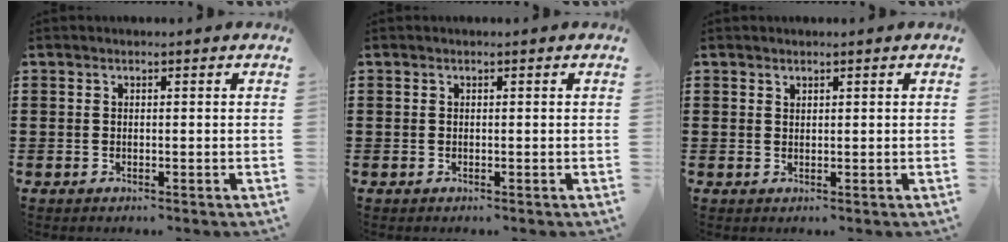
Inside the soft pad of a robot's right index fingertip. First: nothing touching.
{"total": 0.0}
{"total": 0.8, "force": [0.7, 0.3, 0.1], "torque": [-0.002, 0.001, 0.015]}